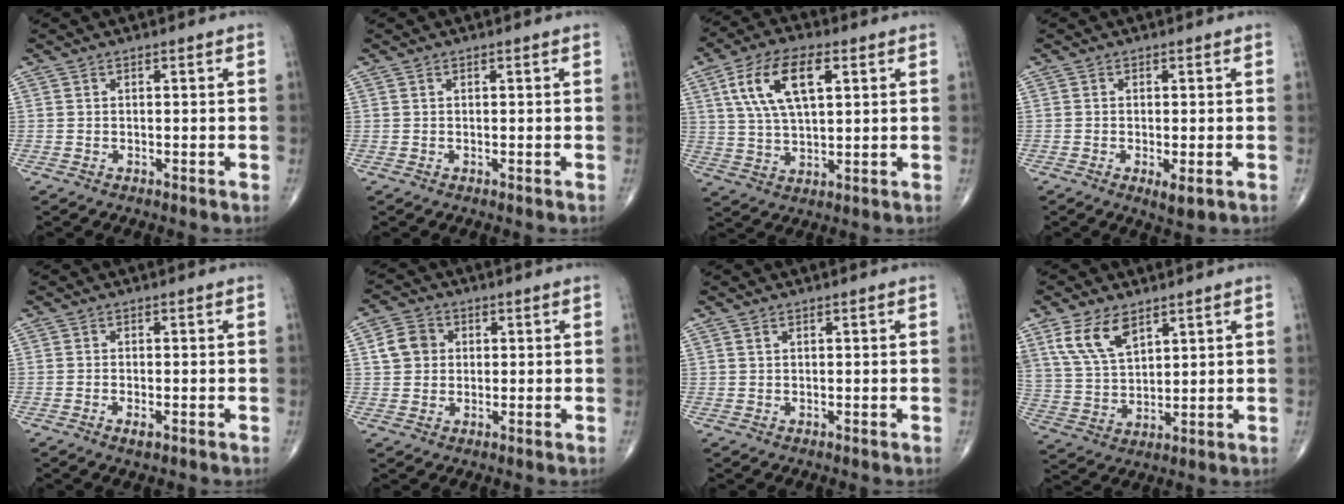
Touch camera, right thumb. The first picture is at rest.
{"total": 0.0}
{"total": 13.1, "force": [4.5, 5.9, 10.7], "torque": [-0.202, 0.002, 0.085]}
{"total": 3.2, "force": [-1.1, 0.9, 2.9], "torque": [-0.048, -0.010, -0.018]}
{"total": 1.7, "force": [-0.8, 0.6, 1.3], "torque": [-0.024, -0.003, -0.015]}
{"total": 5.6, "force": [1.1, 4.9, 2.6], "torque": [-0.033, 0.006, 0.014]}
{"total": 0.7, "force": [0.5, 0.4, 0.3], "torque": [-0.006, 0.001, 0.010]}
{"total": 9.8, "force": [5.7, 5.0, 6.1], "torque": [-0.114, -0.018, 0.124]}